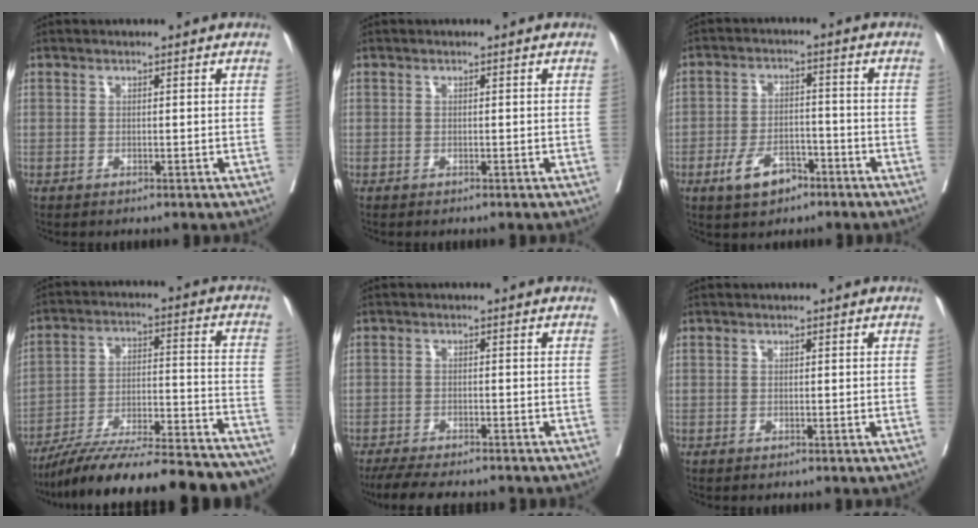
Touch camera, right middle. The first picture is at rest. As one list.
[{"total": 0.0}, {"total": 6.2, "force": [-3.6, 3.1, 4.0], "torque": [-0.081, 0.001, -0.059]}, {"total": 28.5, "force": [-25.4, 2.8, 12.6], "torque": [-0.144, -0.012, -0.367]}, {"total": 9.5, "force": [-8.2, 1.8, 4.4], "torque": [-0.066, -0.014, -0.123]}, {"total": 0.0}]